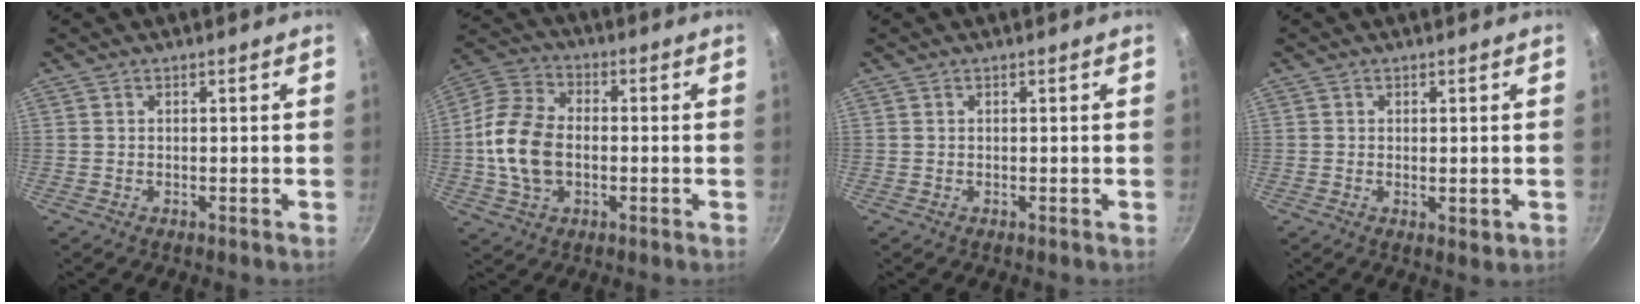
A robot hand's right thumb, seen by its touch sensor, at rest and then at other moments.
{"total": 13.3, "force": [-1.3, 8.9, 9.8], "torque": [-0.180, 0.022, -0.036]}
{"total": 0.0}
{"total": 2.1, "force": [-0.1, 1.0, 1.8], "torque": [-0.028, -0.008, -0.001]}